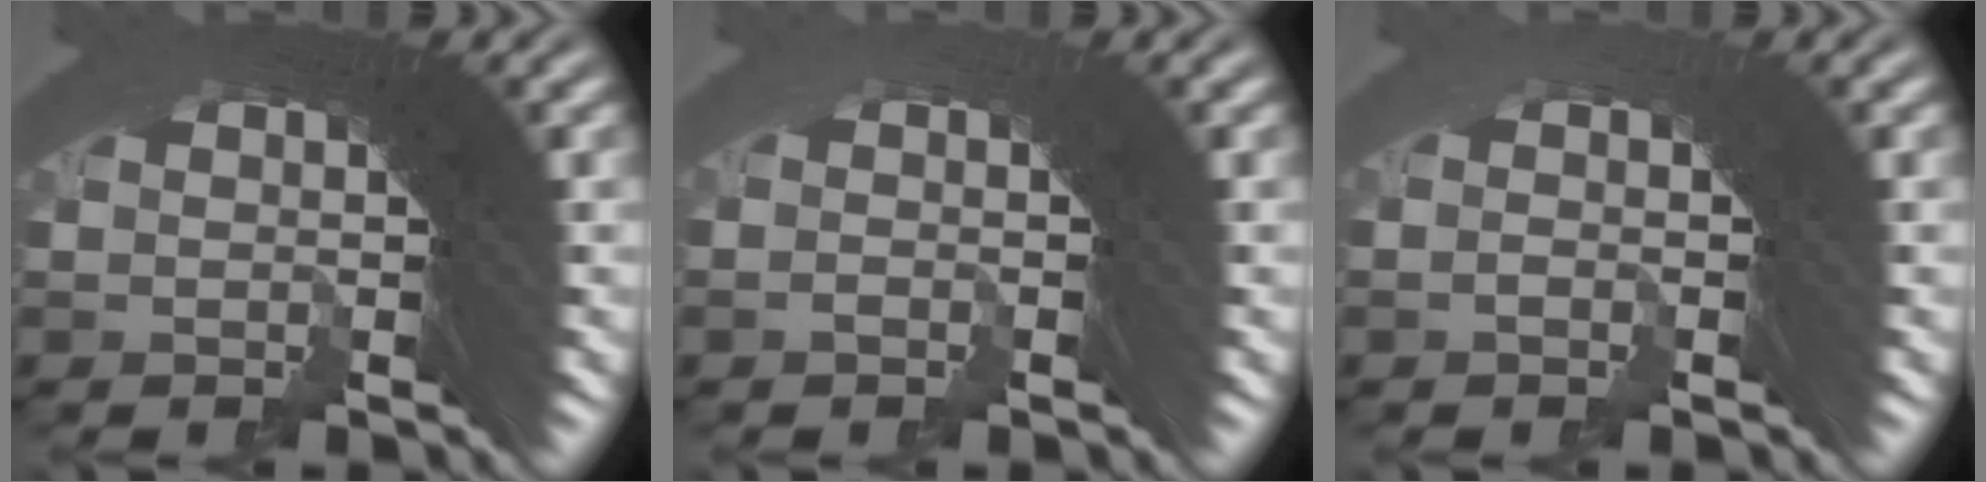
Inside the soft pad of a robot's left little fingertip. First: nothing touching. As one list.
[{"total": 1.8, "force": [-1.5, -0.5, -0.8], "torque": [0.024, 0.010, -0.033]}, {"total": 1.8, "force": [-1.5, -0.5, -0.7], "torque": [0.023, 0.010, -0.033]}]